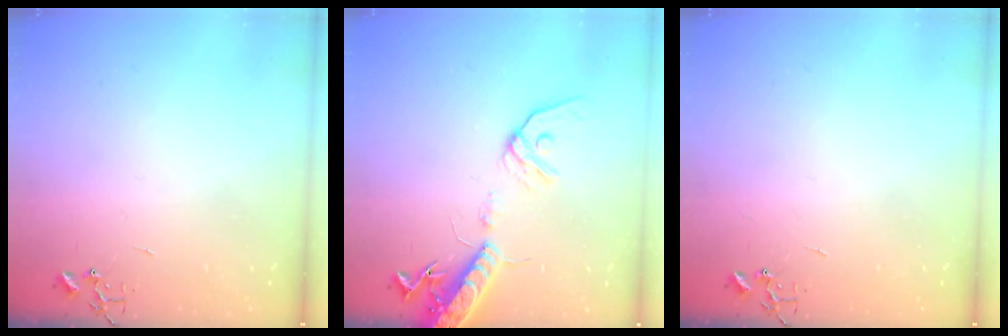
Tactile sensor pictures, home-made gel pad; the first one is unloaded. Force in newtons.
{"total": 15.4, "press": 15.0, "slide": 3.4}
{"total": 0.0}